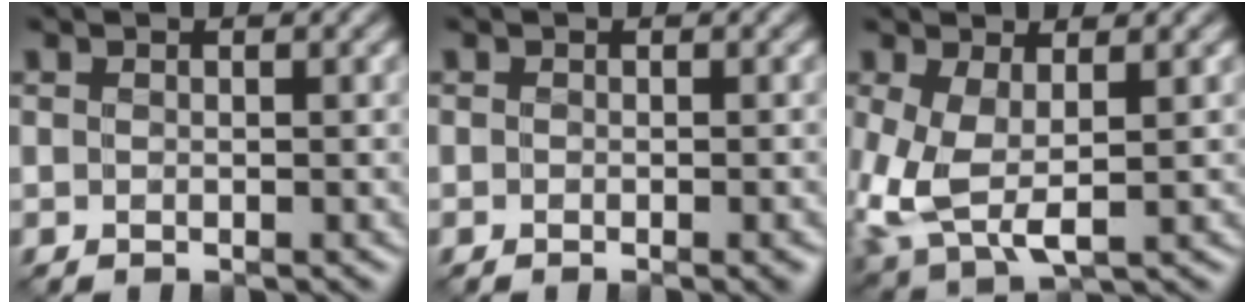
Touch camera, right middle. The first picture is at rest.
{"total": 1.1, "force": [-0.7, 0.2, 0.8], "torque": [-0.010, -0.005, -0.008]}
{"total": 5.3, "force": [-0.4, 2.8, 4.5], "torque": [-0.125, -0.012, 0.000]}